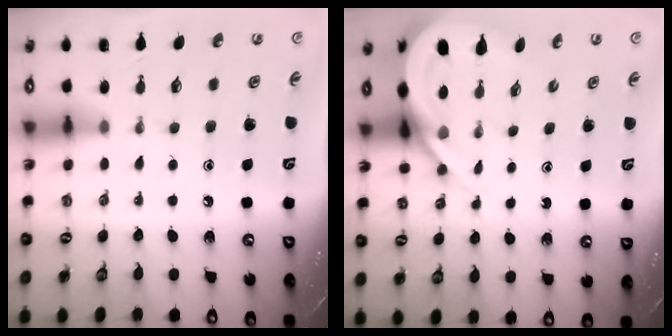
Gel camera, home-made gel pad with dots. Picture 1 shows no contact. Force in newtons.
{"total": 8.7, "press": 8.6, "slide": 1.1}